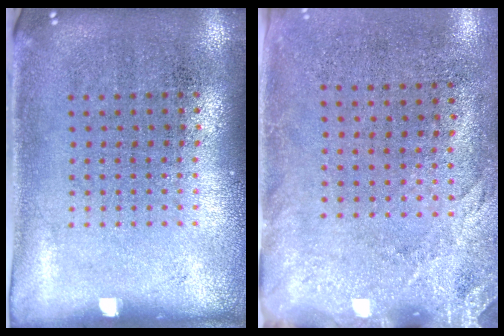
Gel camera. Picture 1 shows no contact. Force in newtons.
{"total": 2.7, "press": 2.1, "slide": 1.6}